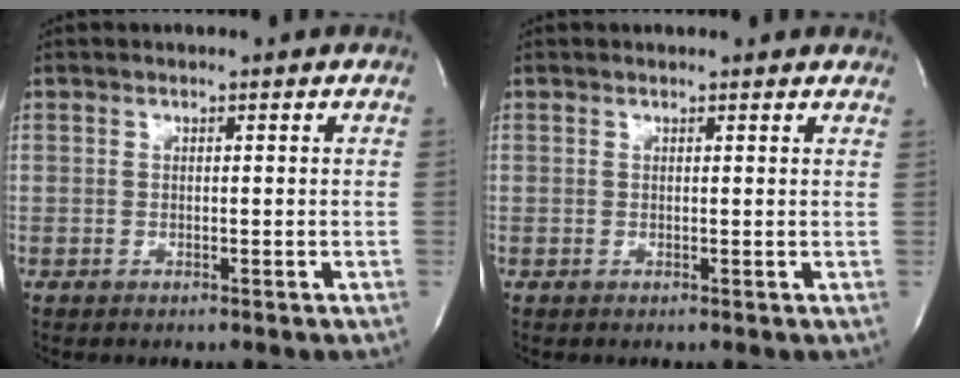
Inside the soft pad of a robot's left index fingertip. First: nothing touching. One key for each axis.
{"total": 3.4, "fx": 3.2, "fy": 0.9, "fz": 0.8, "tx": -0.013, "ty": 0.008, "tz": 0.021}